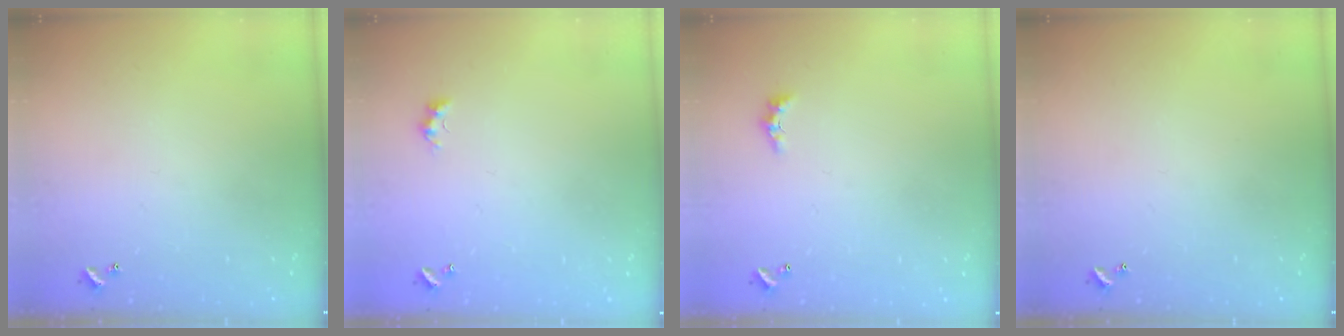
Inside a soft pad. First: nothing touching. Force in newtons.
{"total": 2.7, "press": 2.6, "slide": 0.6}
{"total": 2.2, "press": 2.2, "slide": 0.6}
{"total": 0.0}